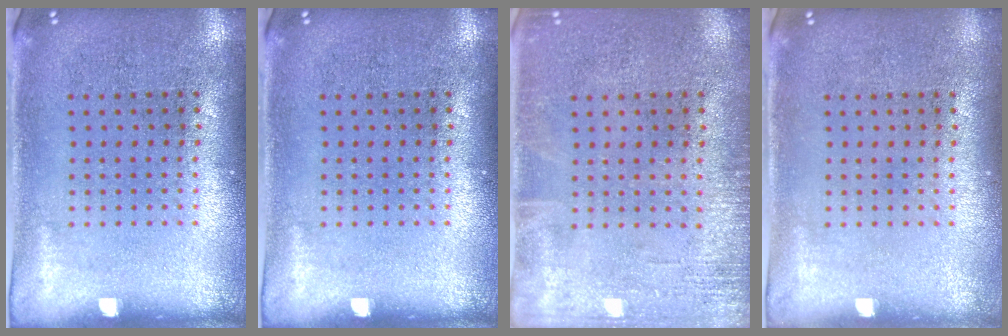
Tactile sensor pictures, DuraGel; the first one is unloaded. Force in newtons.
{"total": 0.0}
{"total": 1.9, "press": 1.9, "slide": 0.2}
{"total": 0.0}